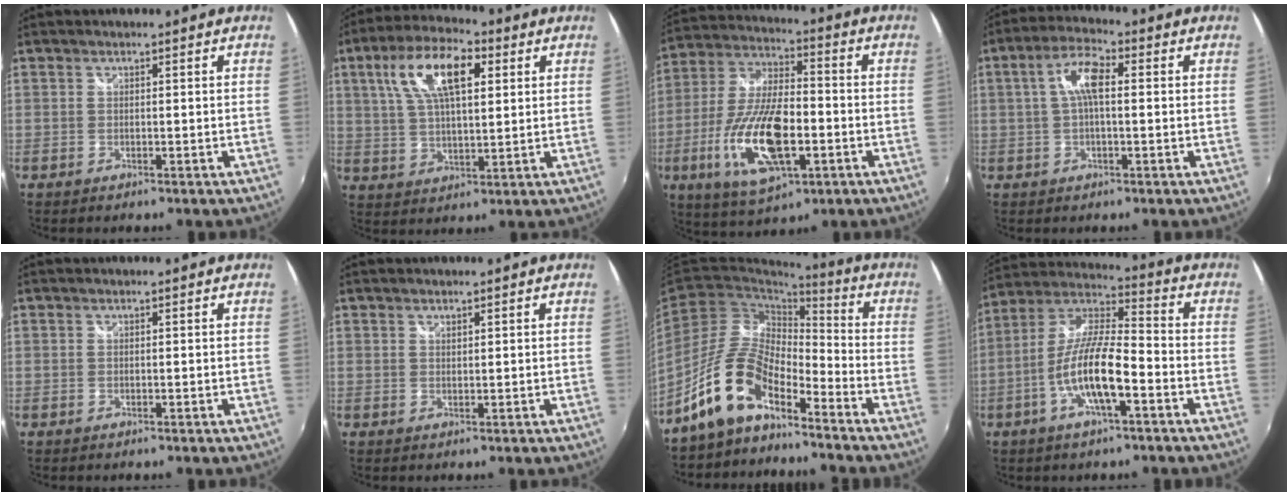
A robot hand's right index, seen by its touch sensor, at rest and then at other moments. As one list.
[{"total": 13.4, "force": [4.9, 5.6, 11.2], "torque": [-0.210, 0.026, 0.086]}, {"total": 18.3, "force": [-5.6, 7.4, 15.8], "torque": [-0.332, -0.019, -0.096]}, {"total": 6.7, "force": [0.7, 2.3, 6.2], "torque": [-0.122, 0.016, 0.012]}, {"total": 0.0}, {"total": 0.7, "force": [0.6, 0.3, 0.2], "torque": [-0.002, 0.000, 0.011]}, {"total": 11.7, "force": [-8.5, 4.3, 6.9], "torque": [-0.146, 0.022, -0.169]}, {"total": 12.9, "force": [-5.0, 3.0, 11.5], "torque": [-0.231, -0.001, -0.096]}]